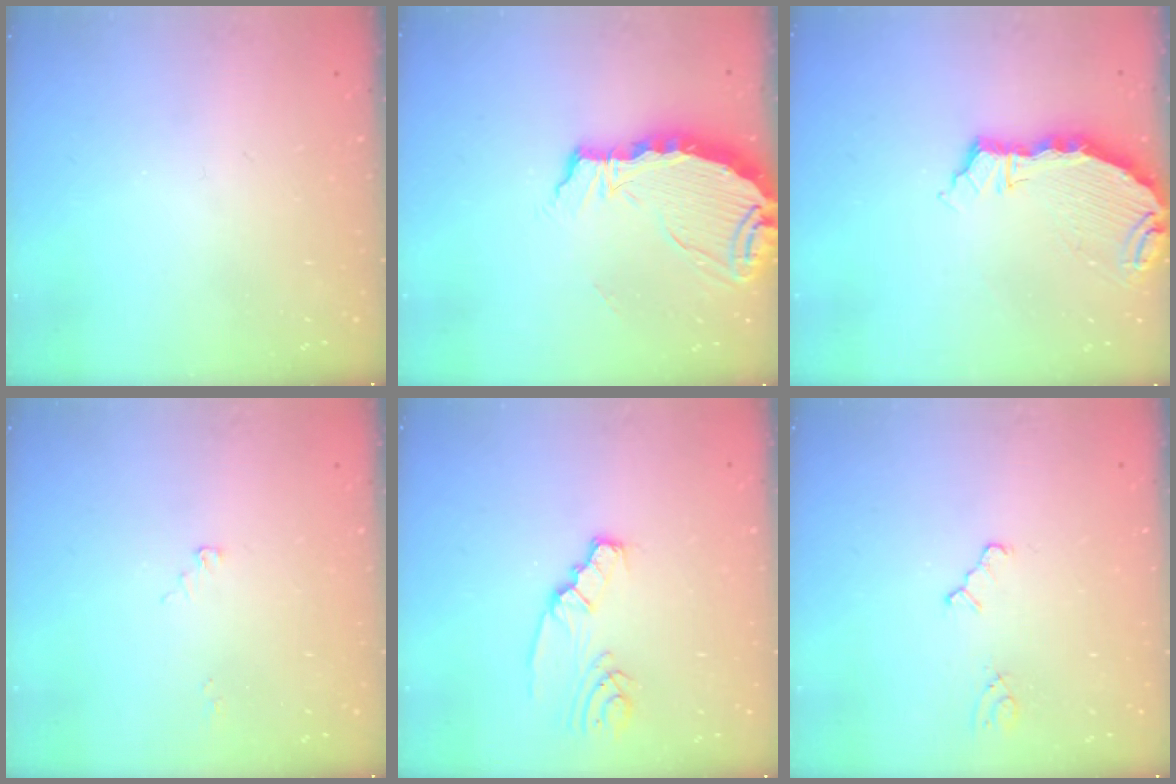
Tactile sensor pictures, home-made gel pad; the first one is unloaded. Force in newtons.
{"total": 8.1, "press": 8.0, "slide": 0.9}
{"total": 7.4, "press": 6.4, "slide": 3.7}
{"total": 2.1, "press": 2.1, "slide": 0.2}
{"total": 3.6, "press": 3.6, "slide": 0.5}
{"total": 2.0, "press": 1.9, "slide": 0.4}